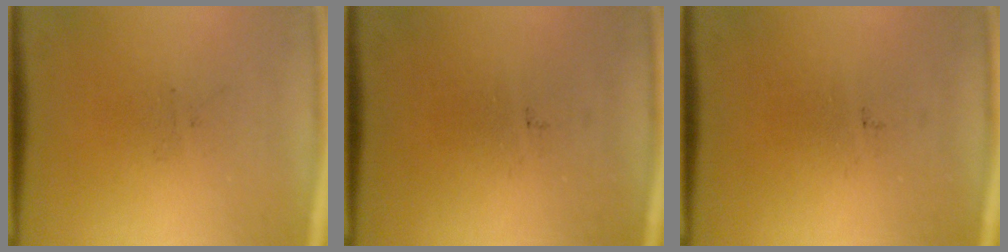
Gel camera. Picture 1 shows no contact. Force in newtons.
{"total": 0.0}
{"total": 0.0}